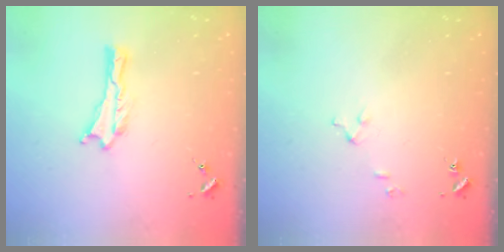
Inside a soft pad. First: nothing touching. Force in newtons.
{"total": 2.6, "press": 2.6, "slide": 0.3}